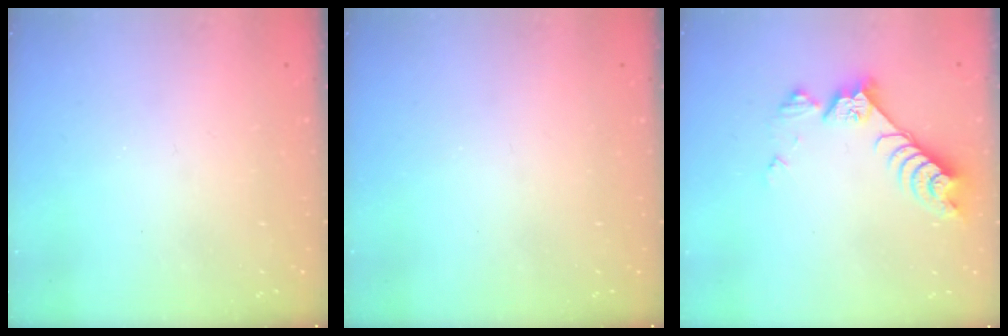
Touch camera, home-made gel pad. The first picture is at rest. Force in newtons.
{"total": 0.0}
{"total": 8.6, "press": 8.6, "slide": 0.3}